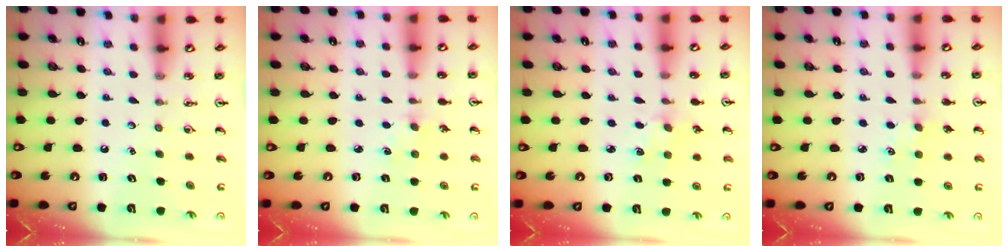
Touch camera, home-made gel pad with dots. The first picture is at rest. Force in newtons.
{"total": 2.8, "press": 2.8, "slide": 0.4}
{"total": 1.2, "press": 1.2, "slide": 0.2}
{"total": 1.2, "press": 1.2, "slide": 0.3}